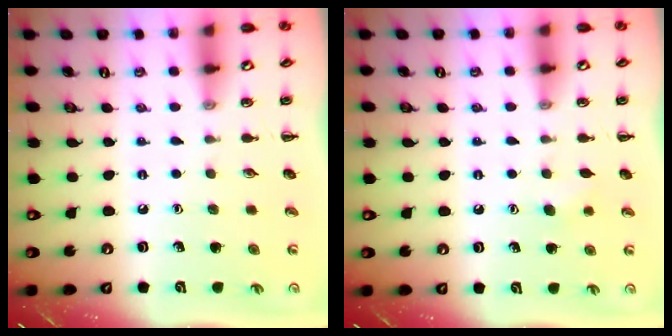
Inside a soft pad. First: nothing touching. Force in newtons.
{"total": 5.4, "press": 5.2, "slide": 1.4}